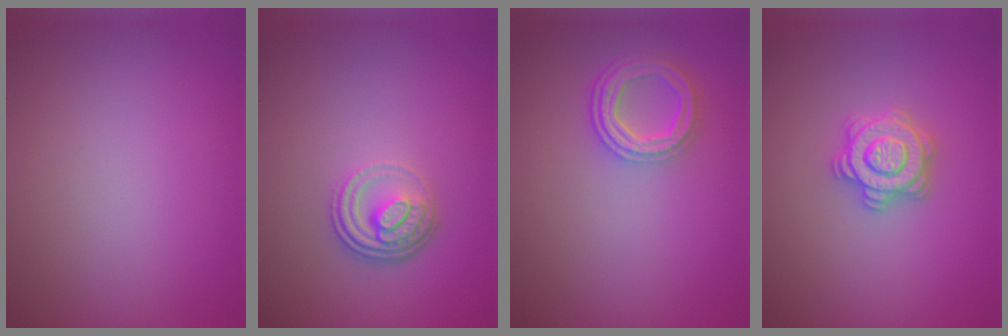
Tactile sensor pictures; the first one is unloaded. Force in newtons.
{"total": 3.6, "press": 2.6, "slide": 2.5}
{"total": 4.0, "press": 3.2, "slide": 2.3}
{"total": 3.3, "press": 3.3, "slide": 0.6}